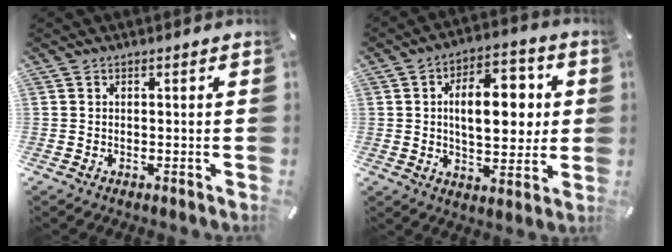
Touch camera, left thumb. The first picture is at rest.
{"total": 15.2, "force": [2.1, 8.5, 12.5], "torque": [-0.167, 0.004, 0.029]}